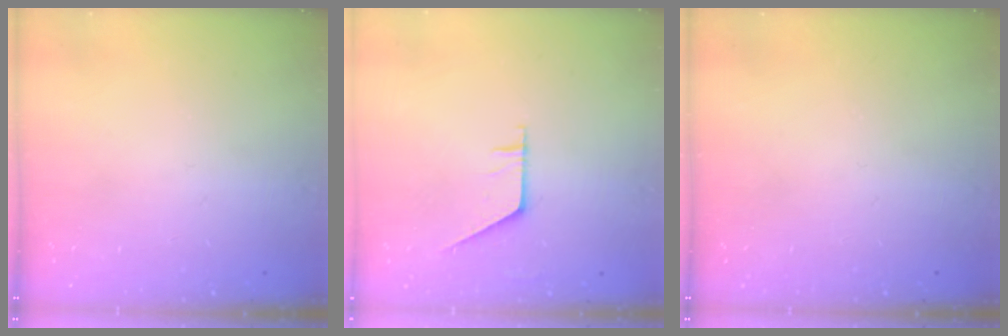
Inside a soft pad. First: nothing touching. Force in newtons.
{"total": 4.4, "press": 4.4, "slide": 0.5}
{"total": 0.0}